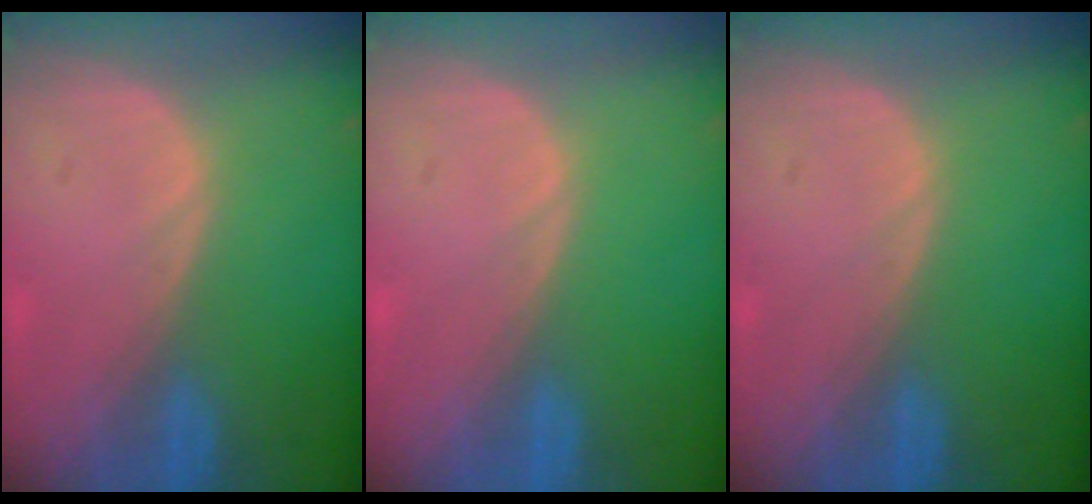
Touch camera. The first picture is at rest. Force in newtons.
{"total": 0.0}
{"total": 0.0}